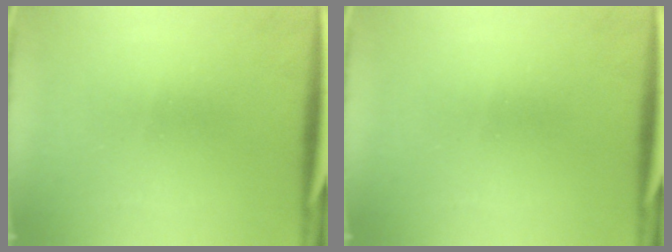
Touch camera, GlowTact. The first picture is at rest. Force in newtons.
{"total": 0.0}